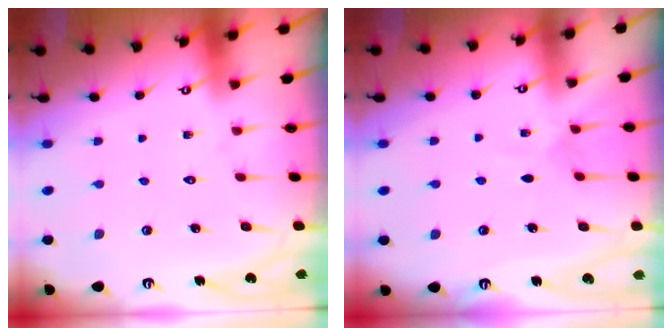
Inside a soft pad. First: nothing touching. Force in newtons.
{"total": 3.0, "press": 2.9, "slide": 0.4}